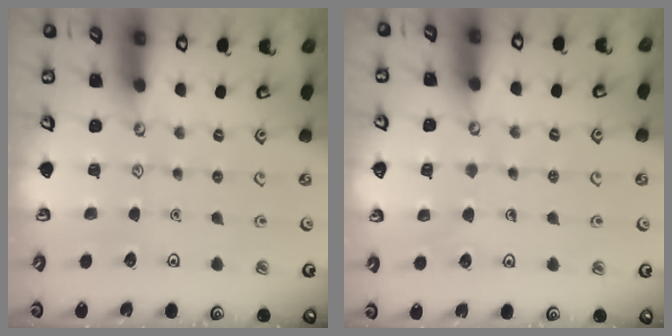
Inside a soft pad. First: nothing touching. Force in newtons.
{"total": 4.6, "press": 4.6, "slide": 0.4}